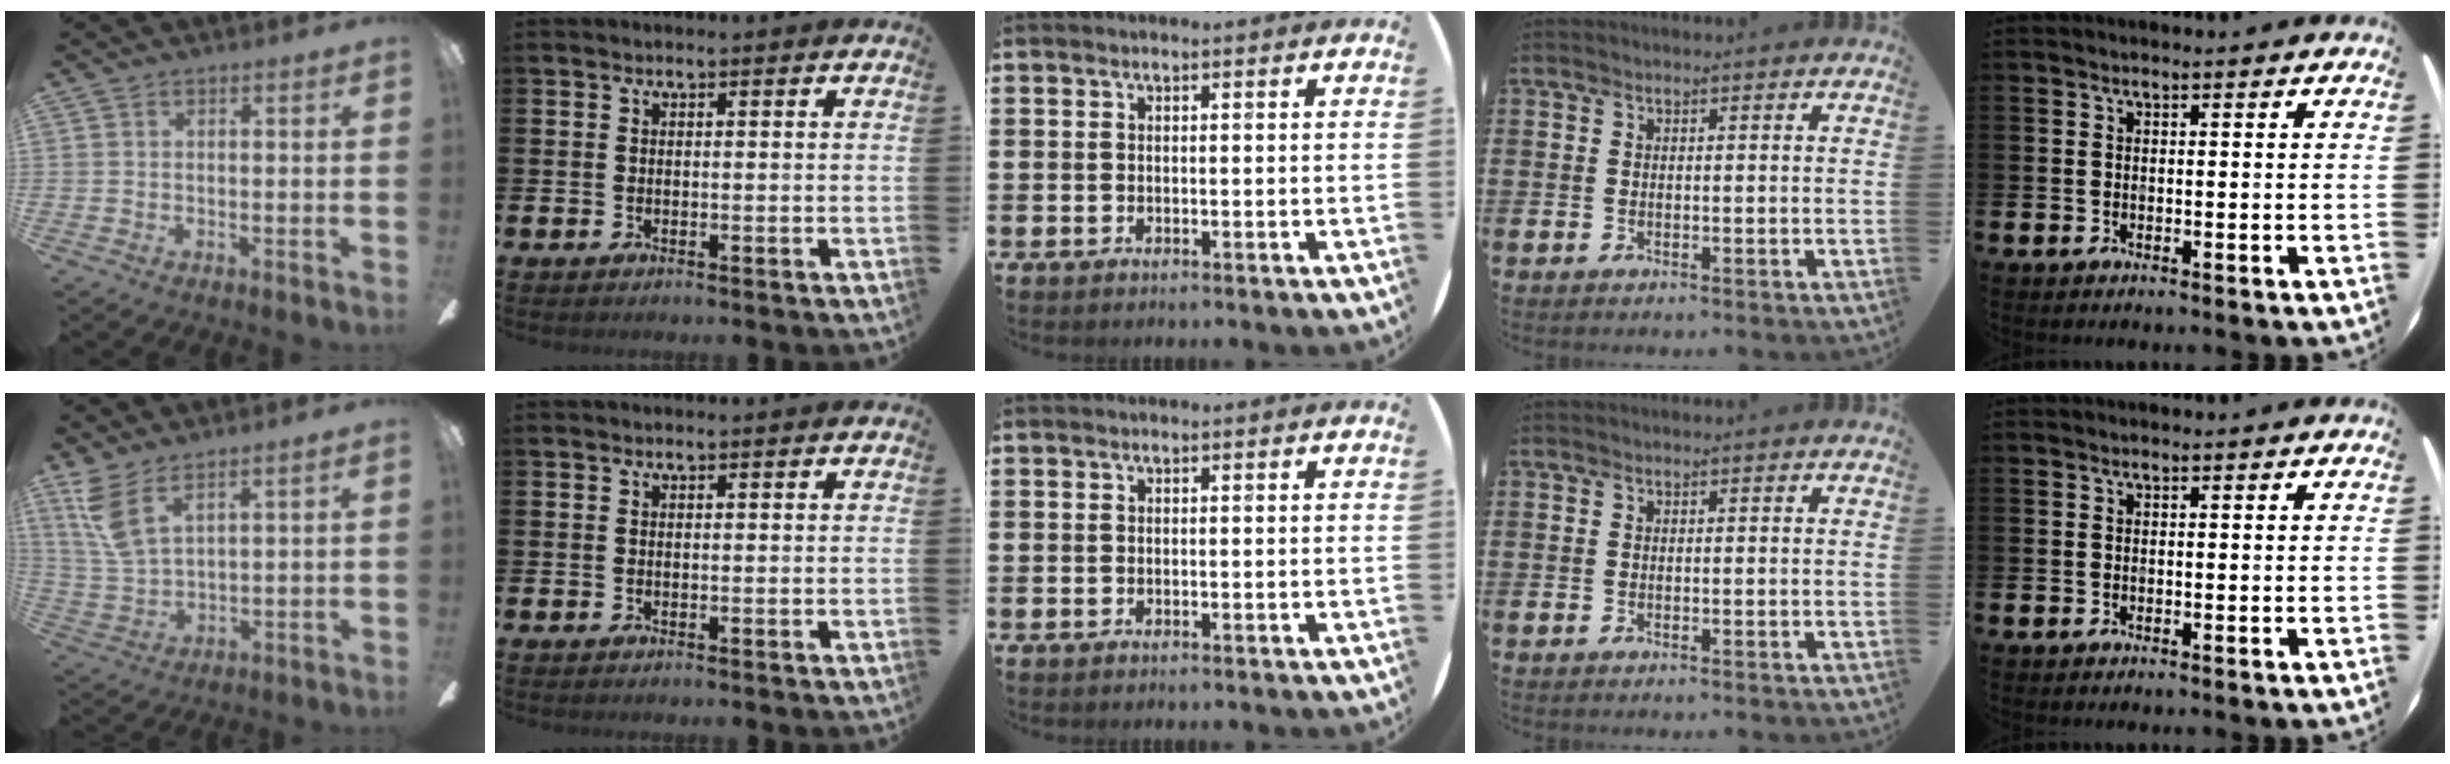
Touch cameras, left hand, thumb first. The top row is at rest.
{"thumb": {"total": 8.6, "force": [5.7, 2.6, 5.9], "torque": [-0.134, -0.024, 0.108]}}